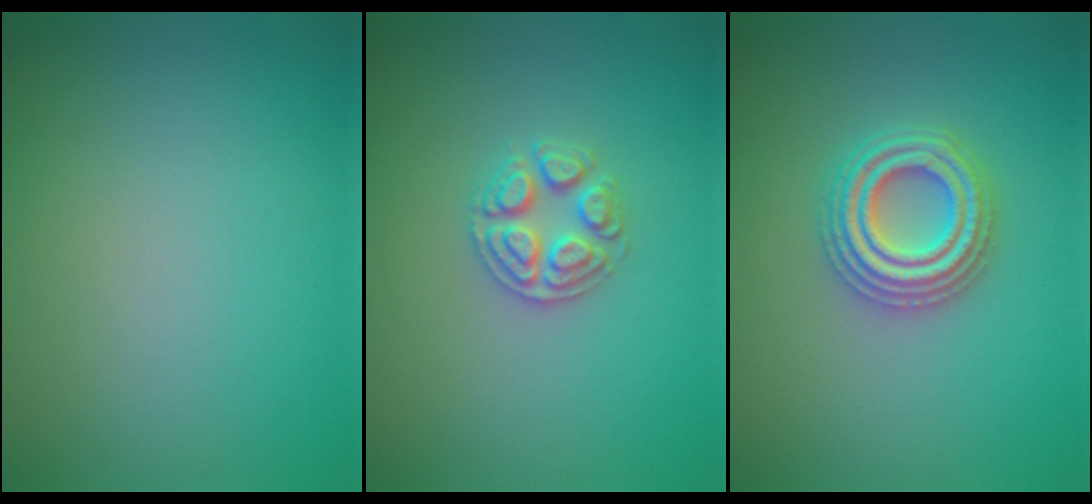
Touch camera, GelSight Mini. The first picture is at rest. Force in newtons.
{"total": 2.6, "press": 2.5, "slide": 0.5}
{"total": 4.3, "press": 4.3, "slide": 0.7}